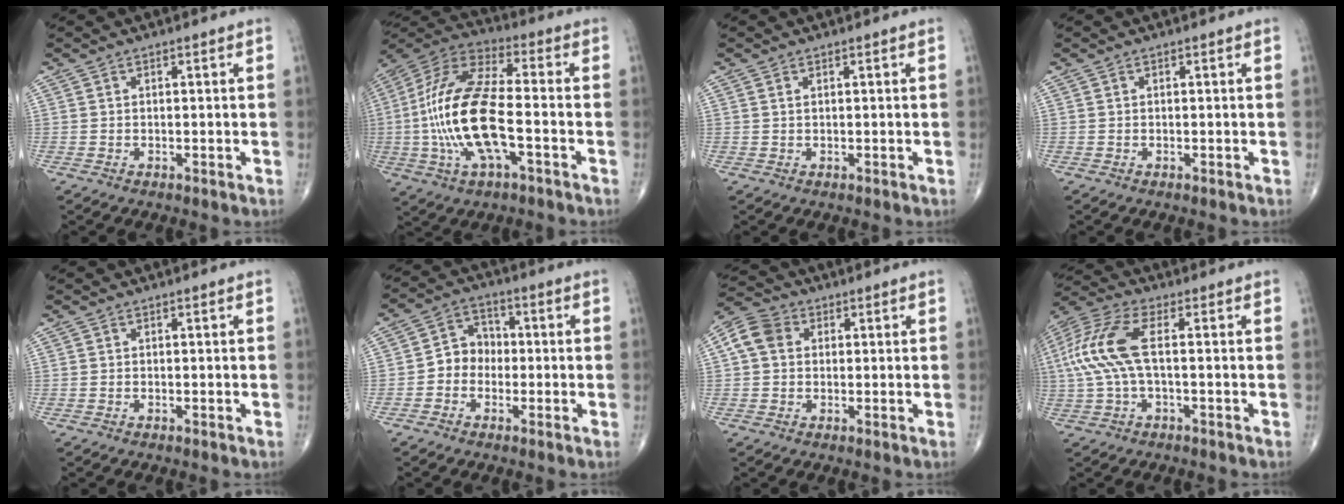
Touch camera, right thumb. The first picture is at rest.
{"total": 19.6, "force": [-3.3, 7.5, 17.8], "torque": [-0.378, 0.031, -0.061]}
{"total": 0.5, "force": [0.3, 0.2, 0.4], "torque": [-0.010, 0.004, 0.007]}
{"total": 0.0}
{"total": 0.0}
{"total": 6.0, "force": [-1.2, 5.1, 2.9], "torque": [-0.020, 0.028, -0.036]}
{"total": 6.4, "force": [1.2, 5.1, 3.7], "torque": [-0.067, 0.016, 0.014]}
{"total": 11.7, "force": [0.5, 4.5, 10.7], "torque": [-0.267, 0.028, 0.007]}